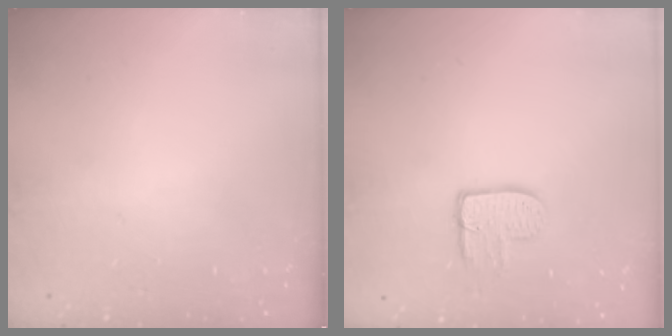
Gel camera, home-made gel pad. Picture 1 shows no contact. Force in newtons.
{"total": 8.8, "press": 8.8, "slide": 0.6}